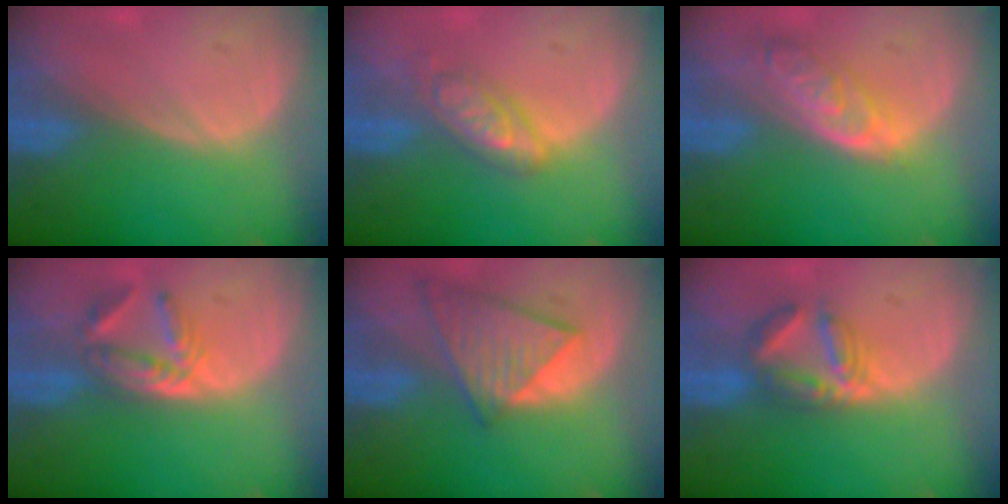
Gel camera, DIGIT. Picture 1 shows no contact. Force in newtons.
{"total": 5.1, "press": 5.1, "slide": 0.2}
{"total": 6.4, "press": 5.8, "slide": 2.8}
{"total": 5.8, "press": 5.0, "slide": 2.9}
{"total": 8.4, "press": 7.4, "slide": 4.1}
{"total": 5.7, "press": 5.6, "slide": 1.3}